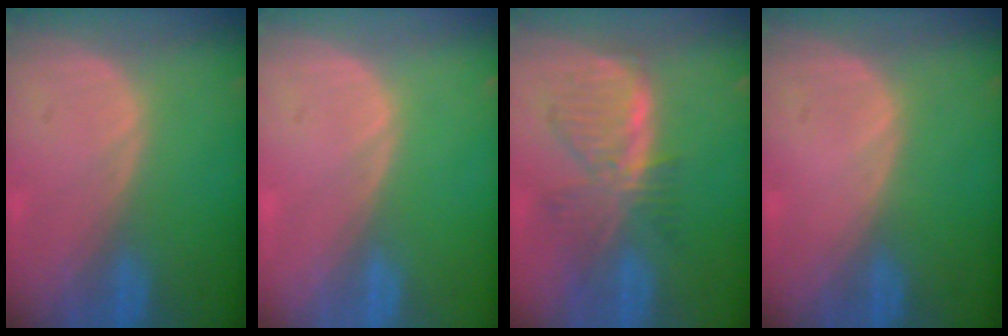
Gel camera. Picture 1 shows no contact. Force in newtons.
{"total": 0.0}
{"total": 7.4, "press": 6.7, "slide": 3.0}
{"total": 0.0}